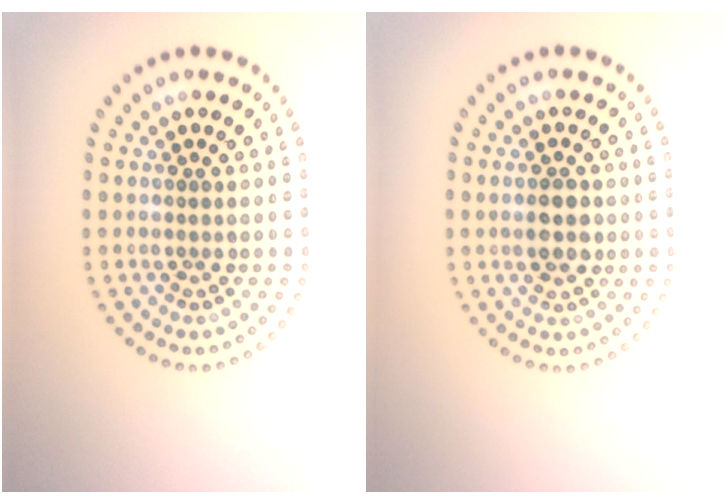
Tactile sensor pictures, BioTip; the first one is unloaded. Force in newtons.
{"total": 2.9, "press": 2.9, "slide": 0.1}